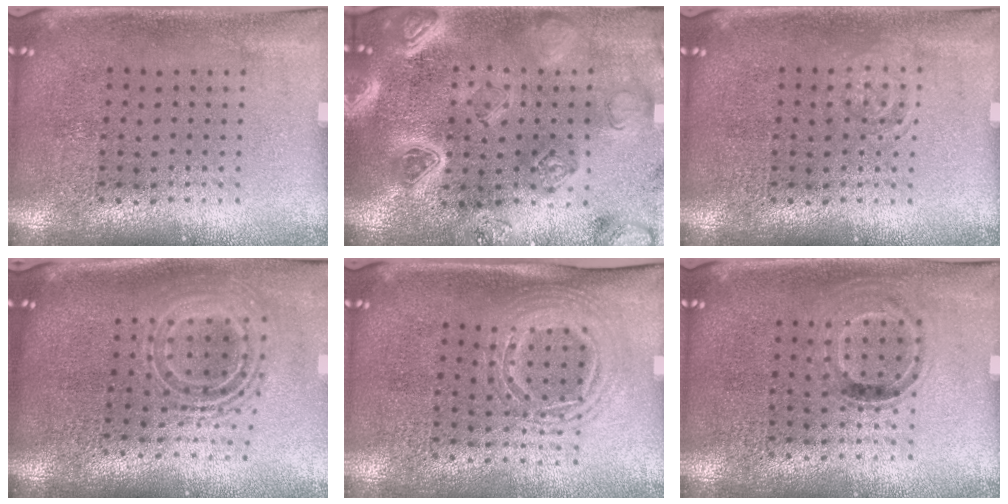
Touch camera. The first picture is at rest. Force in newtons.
{"total": 2.9, "press": 2.9, "slide": 0.7}
{"total": 1.0, "press": 1.0, "slide": 0.2}
{"total": 2.1, "press": 1.6, "slide": 1.4}
{"total": 1.5, "press": 1.3, "slide": 0.9}
{"total": 0.8, "press": 0.7, "slide": 0.4}